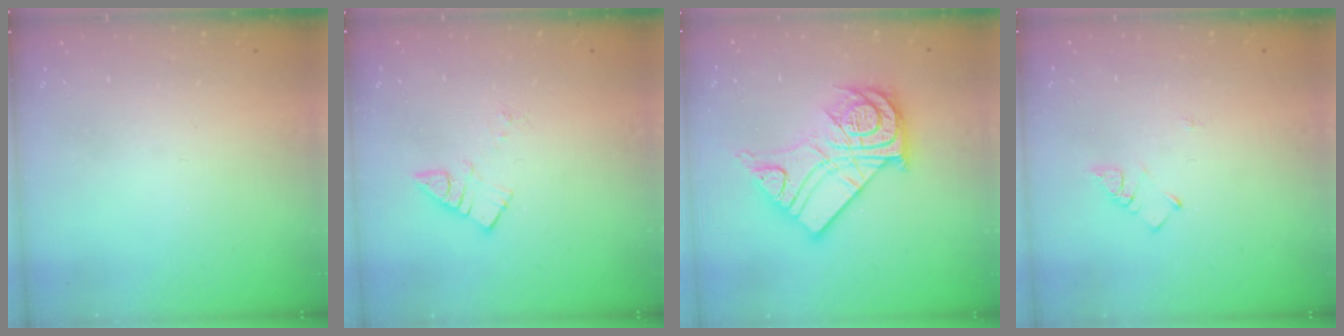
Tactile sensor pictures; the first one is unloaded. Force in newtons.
{"total": 4.4, "press": 4.4, "slide": 0.4}
{"total": 19.6, "press": 19.5, "slide": 1.8}
{"total": 2.8, "press": 2.8, "slide": 0.5}